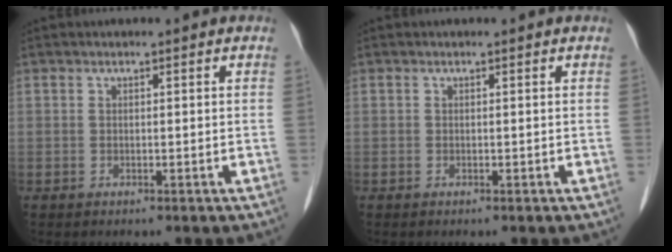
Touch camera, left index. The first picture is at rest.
{"total": 0.0}